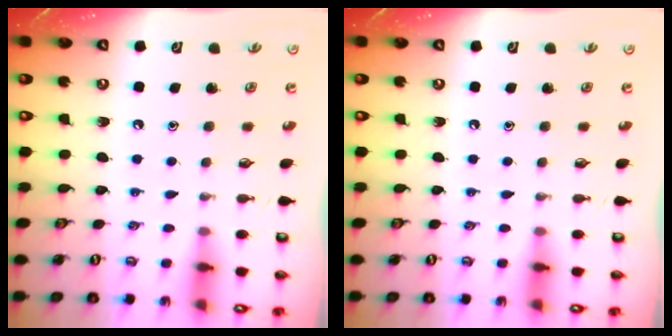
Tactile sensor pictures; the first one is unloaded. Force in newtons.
{"total": 0.0}